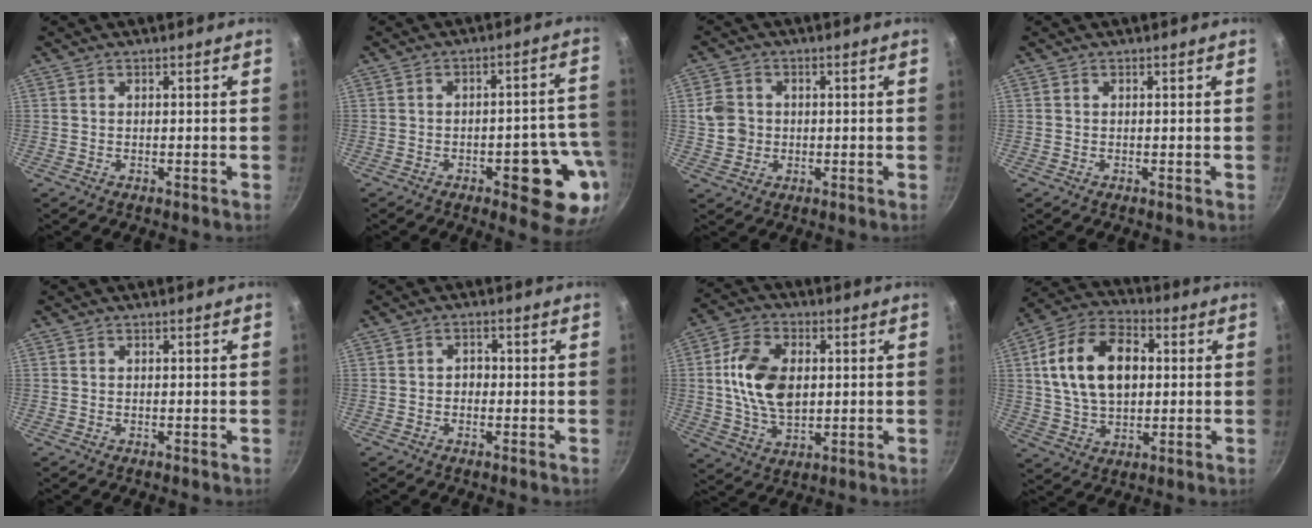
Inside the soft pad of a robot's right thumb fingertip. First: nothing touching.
{"total": 14.0, "force": [-5.1, 5.1, 12.0], "torque": [-0.100, 0.028, -0.064]}
{"total": 5.7, "force": [0.2, 5.1, 2.5], "torque": [-0.031, 0.004, 0.001]}
{"total": 0.0}
{"total": 0.0}
{"total": 2.2, "force": [-0.3, 1.8, 1.3], "torque": [-0.010, 0.007, -0.008]}
{"total": 13.7, "force": [1.5, 8.8, 10.4], "torque": [-0.175, 0.001, 0.025]}
{"total": 17.6, "force": [2.9, 11.4, 13.1], "torque": [-0.204, 0.014, 0.040]}